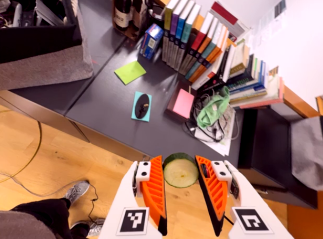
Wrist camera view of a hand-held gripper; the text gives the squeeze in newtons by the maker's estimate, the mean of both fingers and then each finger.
{"total": 8.2, "left": 8.5, "right": 7.8}